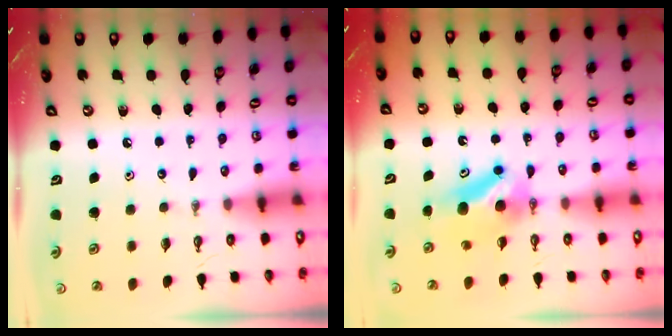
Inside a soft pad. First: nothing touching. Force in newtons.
{"total": 7.6, "press": 7.0, "slide": 2.9}